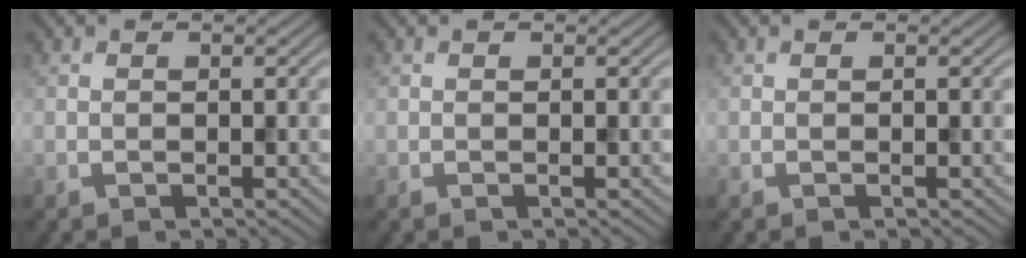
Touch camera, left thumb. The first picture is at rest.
{"total": 0.0}
{"total": 0.0}